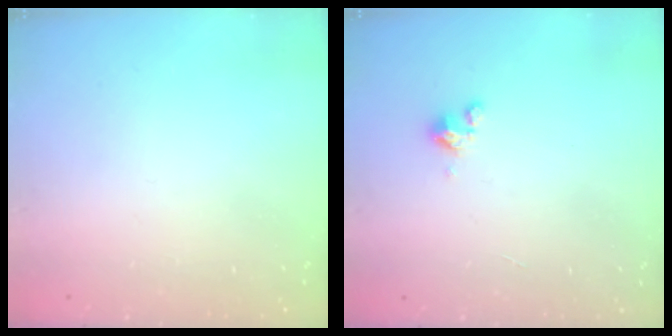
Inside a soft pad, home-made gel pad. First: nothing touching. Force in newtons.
{"total": 1.8, "press": 1.7, "slide": 0.4}